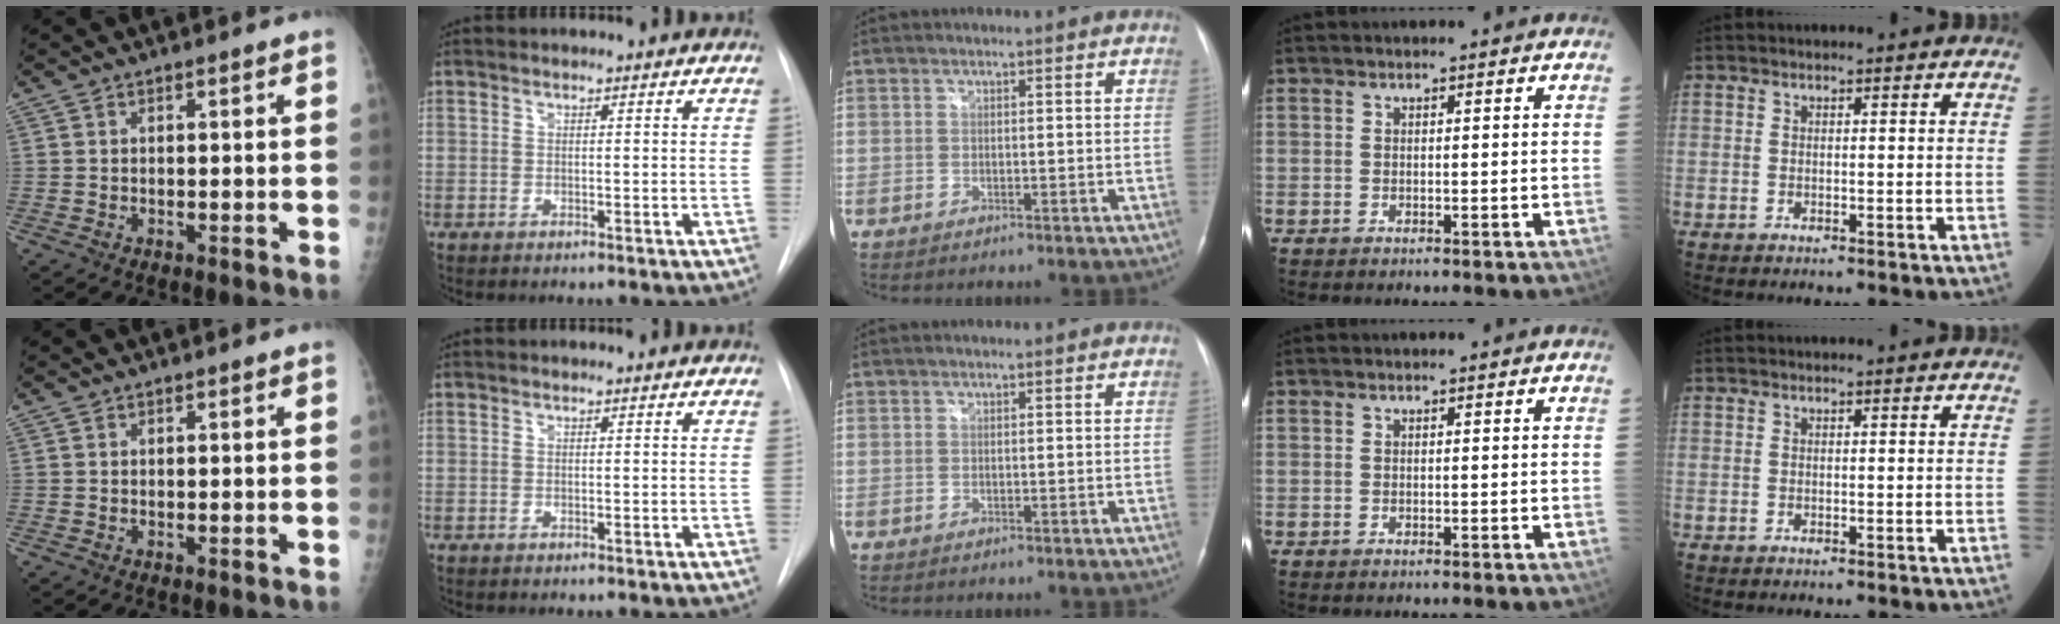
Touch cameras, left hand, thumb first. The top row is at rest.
{}